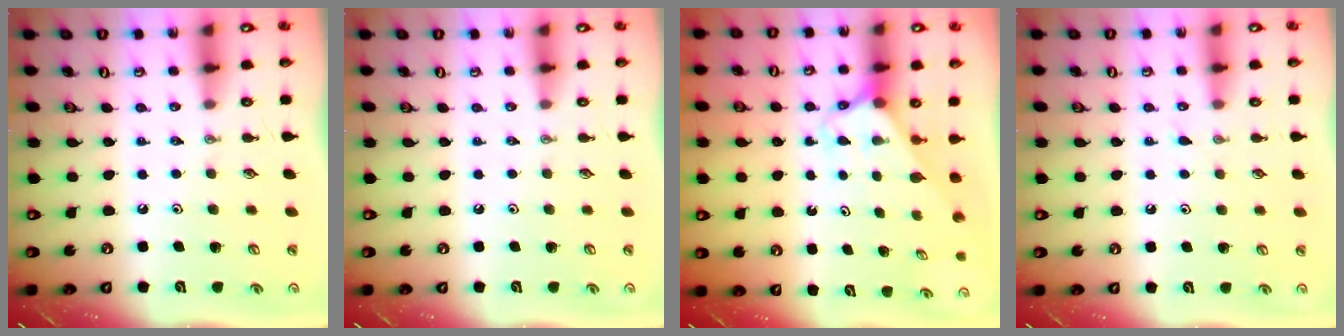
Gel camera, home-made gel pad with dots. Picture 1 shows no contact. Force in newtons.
{"total": 0.0}
{"total": 2.6, "press": 2.6, "slide": 0.2}
{"total": 3.5, "press": 3.5, "slide": 0.4}